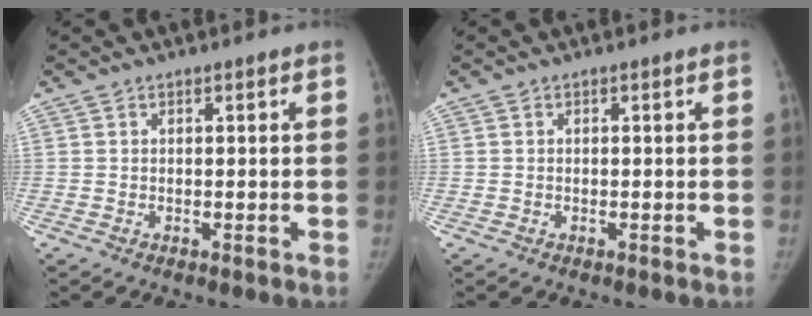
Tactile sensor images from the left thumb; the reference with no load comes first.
{"total": 0.0}